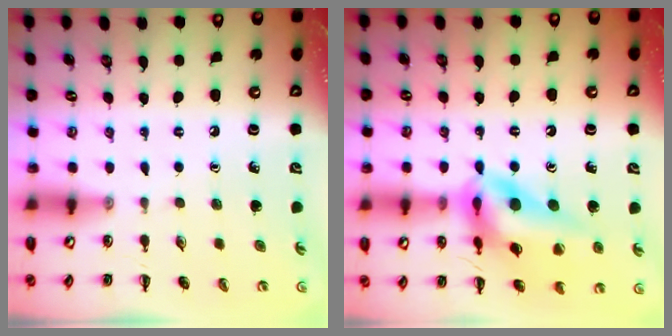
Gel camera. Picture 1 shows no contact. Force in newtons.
{"total": 17.4, "press": 17.1, "slide": 2.9}